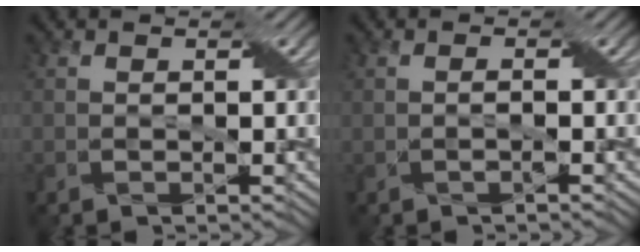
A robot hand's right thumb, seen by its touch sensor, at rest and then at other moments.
{"total": 0.9, "force": [-0.7, -0.4, 0.3], "torque": [-0.004, 0.004, -0.015]}